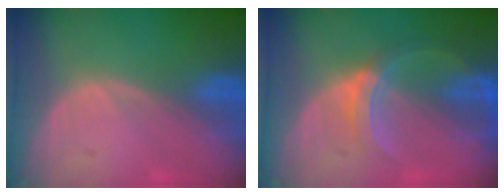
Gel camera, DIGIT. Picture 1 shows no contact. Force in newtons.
{"total": 6.2, "press": 5.7, "slide": 2.4}